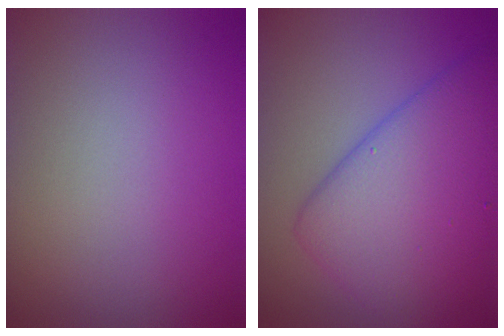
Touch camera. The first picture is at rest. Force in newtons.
{"total": 7.5, "press": 7.5, "slide": 0.3}